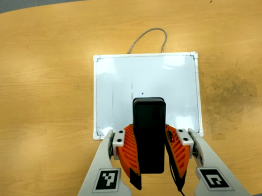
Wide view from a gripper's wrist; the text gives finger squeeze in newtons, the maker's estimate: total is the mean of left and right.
{"total": 9.0, "left": 7.6, "right": 10.4}